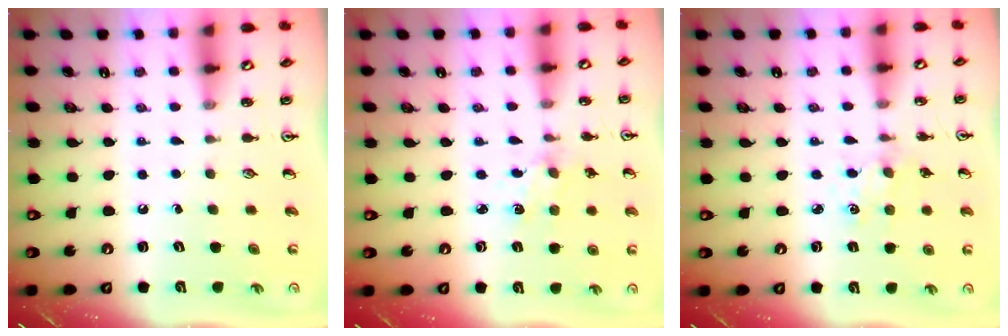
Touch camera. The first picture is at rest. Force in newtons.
{"total": 2.0, "press": 2.0, "slide": 0.4}
{"total": 2.2, "press": 2.2, "slide": 0.2}